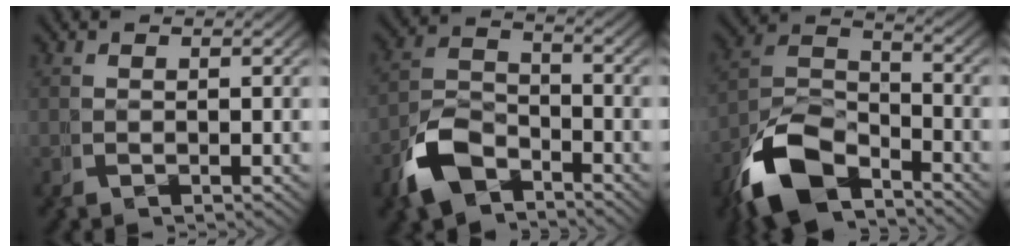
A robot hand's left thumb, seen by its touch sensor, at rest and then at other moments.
{"total": 5.5, "force": [-3.6, 3.5, 2.3], "torque": [-0.052, -0.018, -0.057]}
{"total": 9.0, "force": [-4.9, 5.5, 5.2], "torque": [-0.103, -0.025, -0.076]}